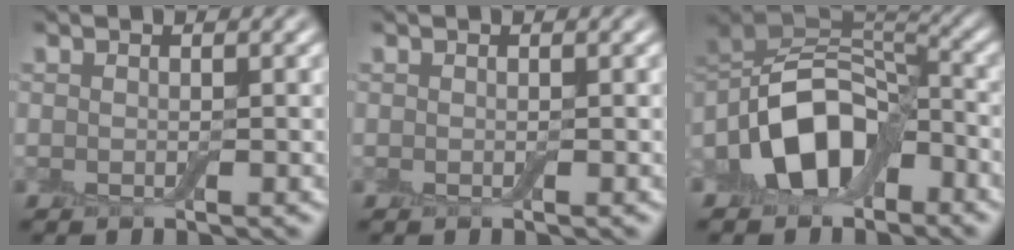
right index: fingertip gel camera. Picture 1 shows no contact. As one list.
[{"total": 0.0}, {"total": 10.2, "force": [-4.2, 6.1, 7.0], "torque": [-0.120, 0.017, -0.094]}]